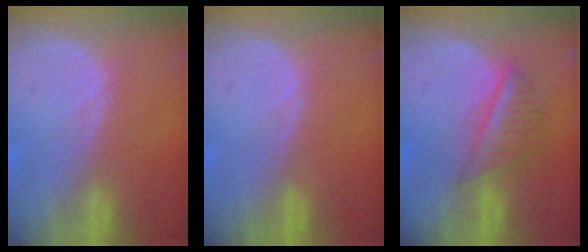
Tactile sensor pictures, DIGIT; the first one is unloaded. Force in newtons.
{"total": 0.0}
{"total": 5.3, "press": 5.2, "slide": 1.1}